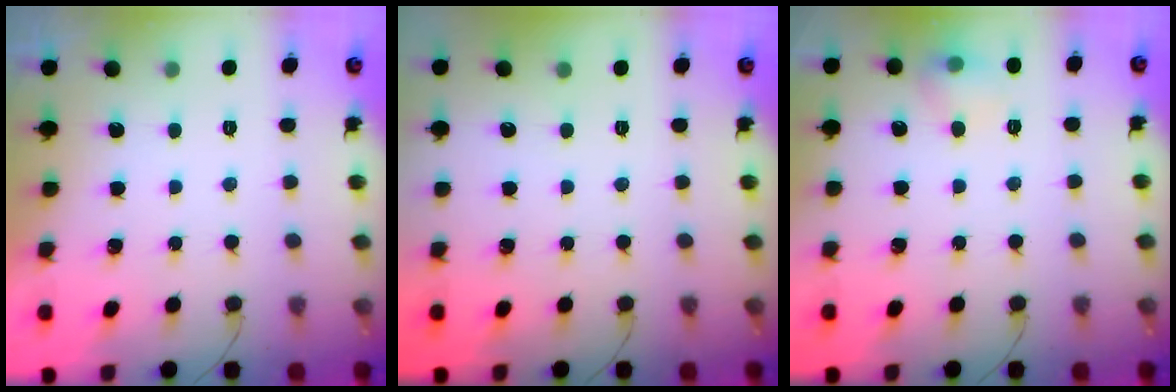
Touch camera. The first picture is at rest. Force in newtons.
{"total": 0.0}
{"total": 7.7, "press": 7.6, "slide": 1.2}